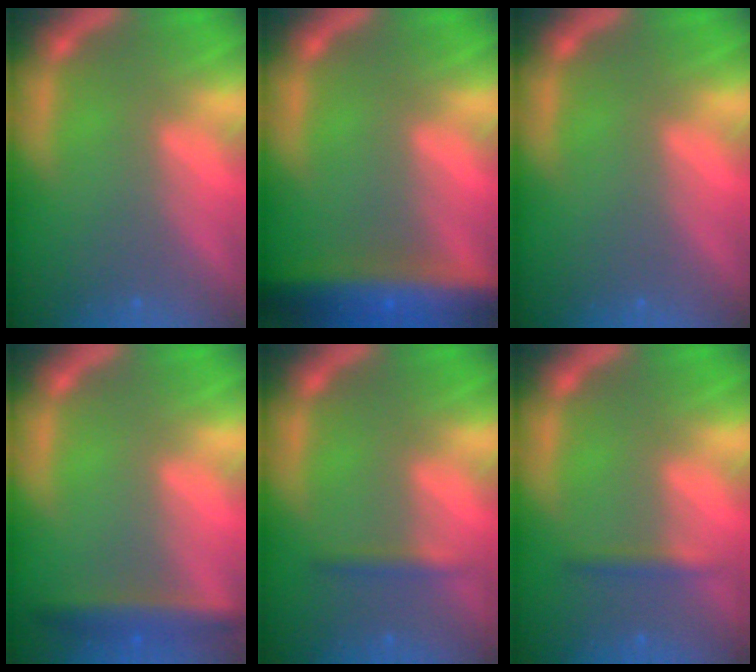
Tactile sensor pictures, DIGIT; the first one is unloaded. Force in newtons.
{"total": 10.0}
{"total": 0.0}
{"total": 3.4}
{"total": 1.4}
{"total": 1.4}